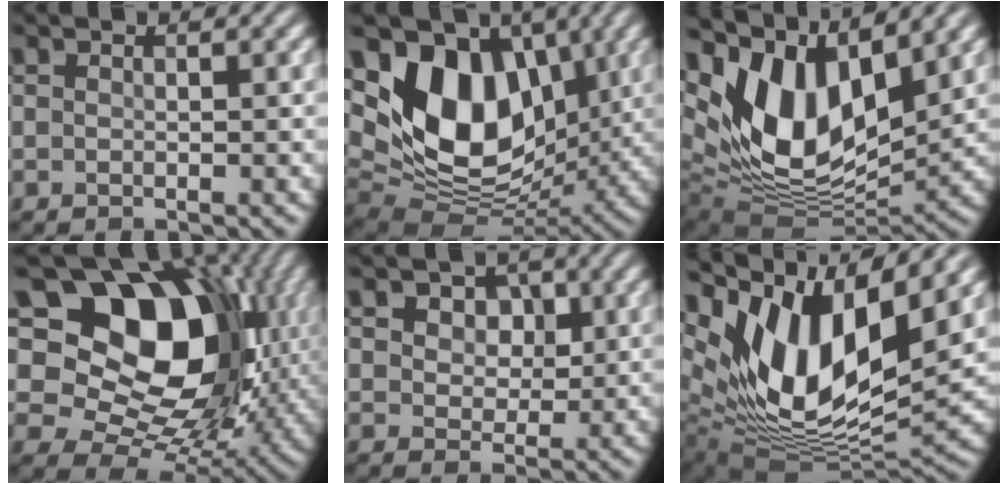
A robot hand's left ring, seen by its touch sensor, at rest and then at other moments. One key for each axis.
{"total": 11.7, "fx": 3.7, "fy": 7.6, "fz": 8.1, "tx": -0.136, "ty": -0.004, "tz": 0.061}
{"total": 12.9, "fx": 5.1, "fy": 6.8, "fz": 9.7, "tx": -0.178, "ty": -0.003, "tz": 0.095}
{"total": 16.2, "fx": 5.4, "fy": 11.2, "fz": 10.5, "tx": -0.173, "ty": 0.016, "tz": 0.094}
{"total": 4.5, "fx": 2.0, "fy": 3.4, "fz": 2.2, "tx": -0.044, "ty": 0.003, "tz": 0.031}
{"total": 13.5, "fx": 5.7, "fy": 6.1, "fz": 10.6, "tx": -0.201, "ty": 0.003, "tz": 0.111}